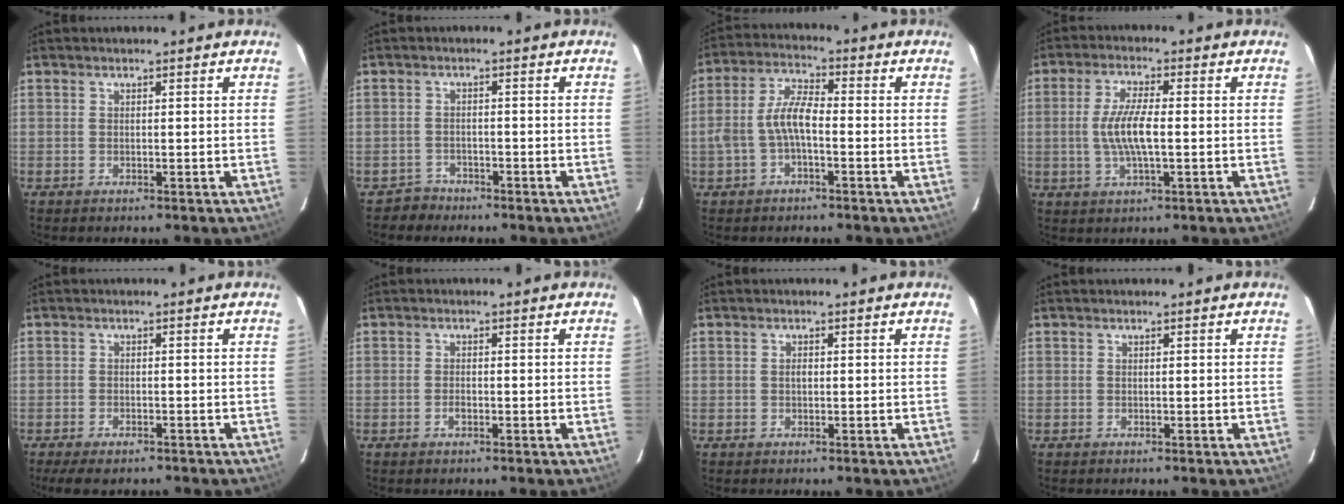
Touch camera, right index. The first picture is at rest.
{"total": 2.8, "force": [-2.2, 1.7, -0.5], "torque": [0.004, 0.011, -0.038]}
{"total": 6.6, "force": [-2.0, 2.6, 5.8], "torque": [-0.124, 0.016, -0.037]}
{"total": 7.5, "force": [-0.7, 1.8, 7.3], "torque": [-0.144, 0.000, -0.012]}
{"total": 6.6, "force": [-5.1, 2.3, 3.4], "torque": [-0.086, -0.022, -0.082]}
{"total": 1.5, "force": [-0.6, 0.8, 1.0], "torque": [-0.021, 0.002, -0.012]}
{"total": 0.9, "force": [-0.1, 0.6, 0.7], "torque": [-0.011, 0.004, -0.002]}
{"total": 0.0}